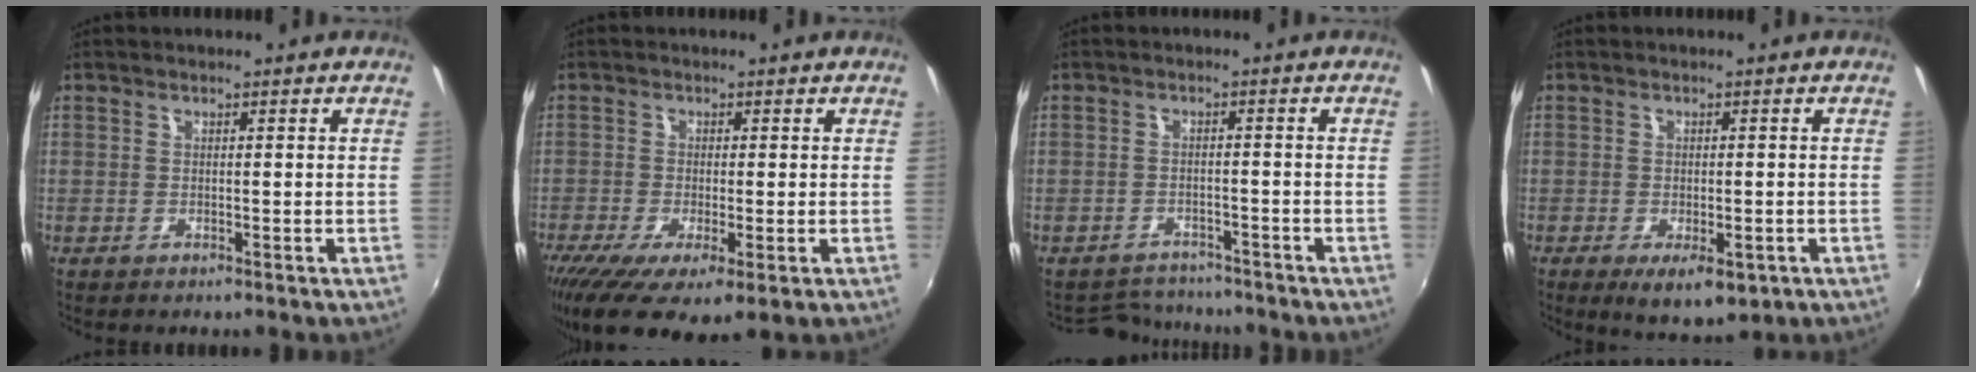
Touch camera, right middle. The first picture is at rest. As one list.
[{"total": 10.5, "force": [-5.2, 2.9, 8.6], "torque": [-0.176, -0.047, -0.087]}, {"total": 6.5, "force": [-6.1, 2.2, 0.5], "torque": [-0.026, 0.004, -0.094]}, {"total": 7.1, "force": [-3.4, 3.2, 5.4], "torque": [-0.091, -0.024, -0.045]}]